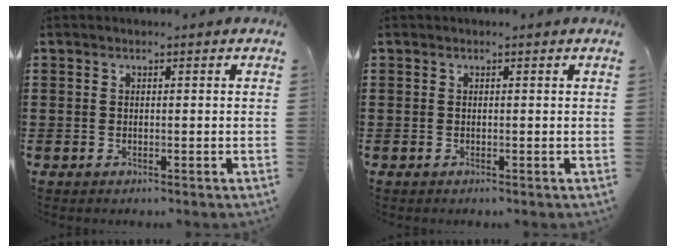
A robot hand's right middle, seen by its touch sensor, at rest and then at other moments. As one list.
[{"total": 0.0}]